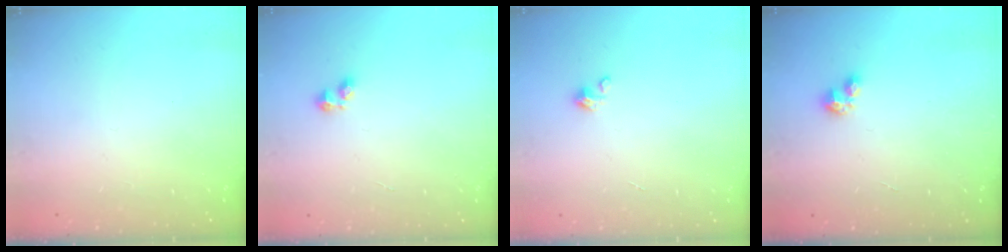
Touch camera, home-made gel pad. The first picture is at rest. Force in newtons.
{"total": 2.2, "press": 2.1, "slide": 0.6}
{"total": 1.4, "press": 1.4, "slide": 0.3}
{"total": 1.0, "press": 1.0, "slide": 0.1}